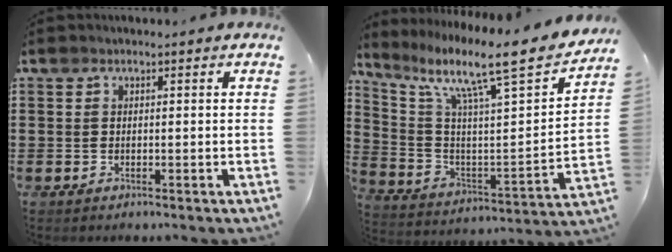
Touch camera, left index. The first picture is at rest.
{"total": 11.2, "force": [8.5, 1.1, 7.2], "torque": [-0.150, -0.065, 0.126]}